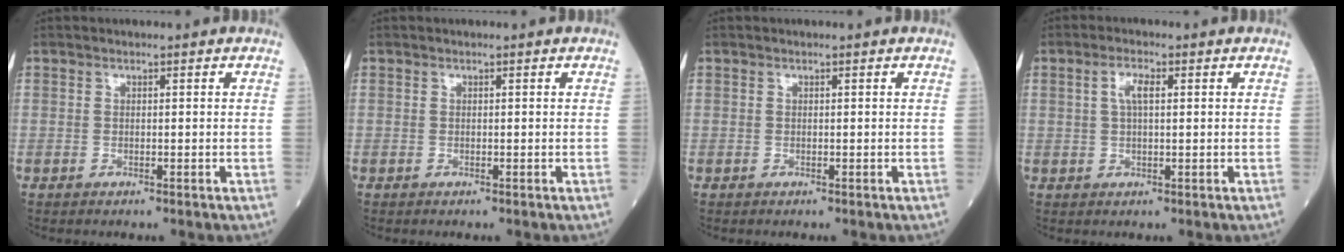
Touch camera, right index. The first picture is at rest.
{"total": 0.0}
{"total": 0.0}
{"total": 3.0, "force": [0.9, 0.8, 2.8], "torque": [-0.059, 0.007, 0.018]}